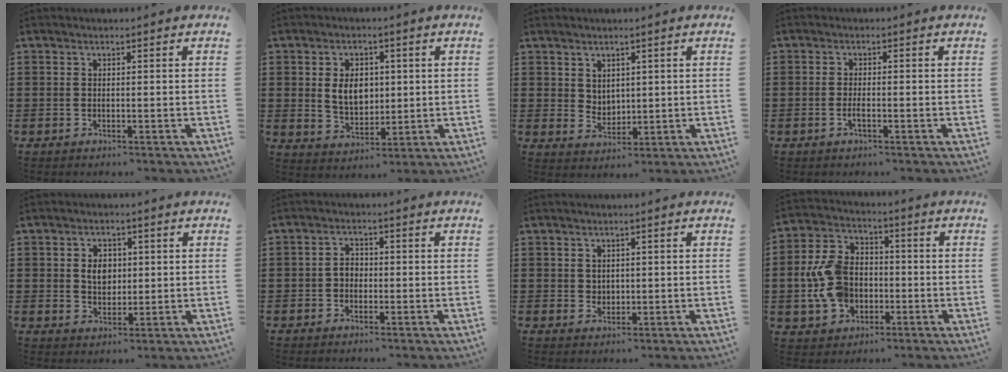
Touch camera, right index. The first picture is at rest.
{"total": 5.8, "force": [0.8, 4.2, 3.9], "torque": [-0.072, 0.008, 0.008]}
{"total": 3.2, "force": [2.3, 2.1, 0.3], "torque": [-0.008, -0.002, 0.043]}
{"total": 1.4, "force": [-0.6, 0.3, 1.3], "torque": [-0.025, -0.003, -0.010]}
{"total": 3.8, "force": [0.6, 2.8, 2.5], "torque": [-0.048, 0.009, 0.007]}
{"total": 2.2, "force": [-0.5, 1.6, 1.4], "torque": [-0.029, 0.005, -0.011]}
{"total": 1.7, "force": [0.9, 1.4, 0.3], "torque": [-0.010, 0.008, 0.016]}
{"total": 10.3, "force": [-1.0, 7.8, 6.6], "torque": [-0.177, 0.012, -0.022]}